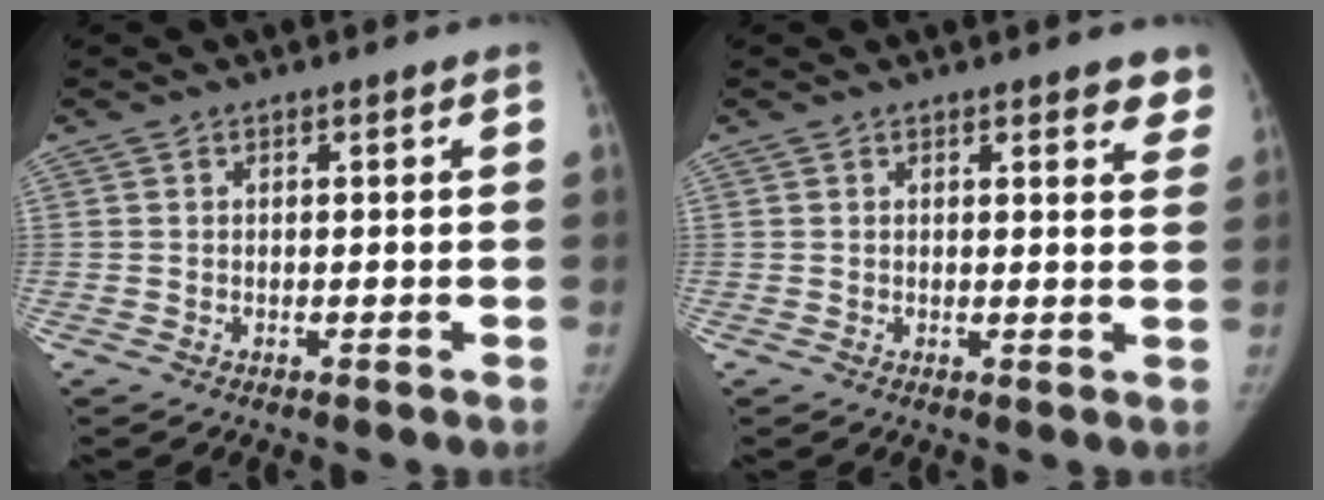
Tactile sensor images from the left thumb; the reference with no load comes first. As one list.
[{"total": 4.2, "force": [3.1, 1.5, 2.4], "torque": [0.001, -0.012, 0.030]}]